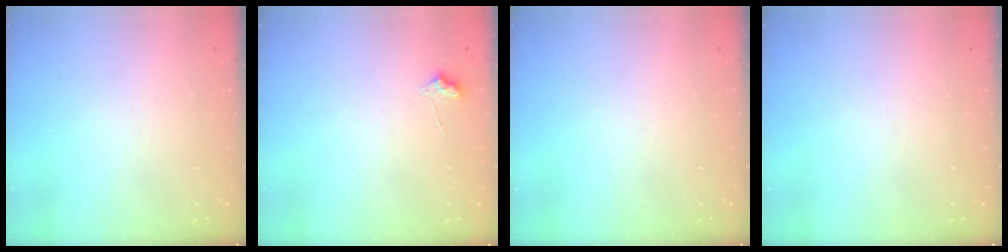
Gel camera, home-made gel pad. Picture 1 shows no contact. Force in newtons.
{"total": 6.5, "press": 6.5, "slide": 0.8}
{"total": 0.0}
{"total": 0.0}